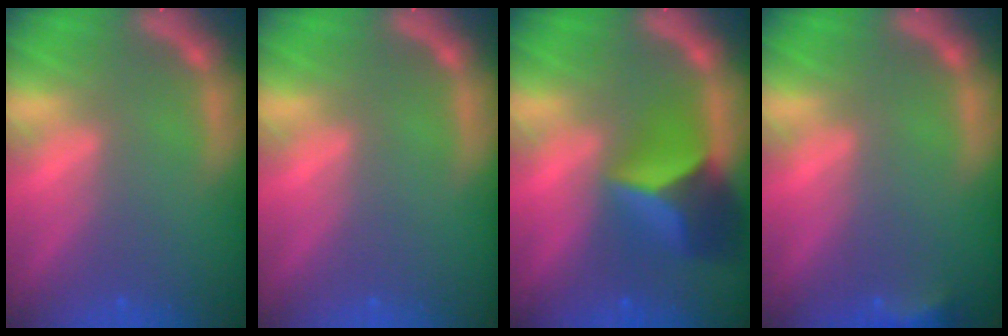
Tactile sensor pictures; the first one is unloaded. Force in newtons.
{"total": 0.0}
{"total": 6.9}
{"total": 2.4}